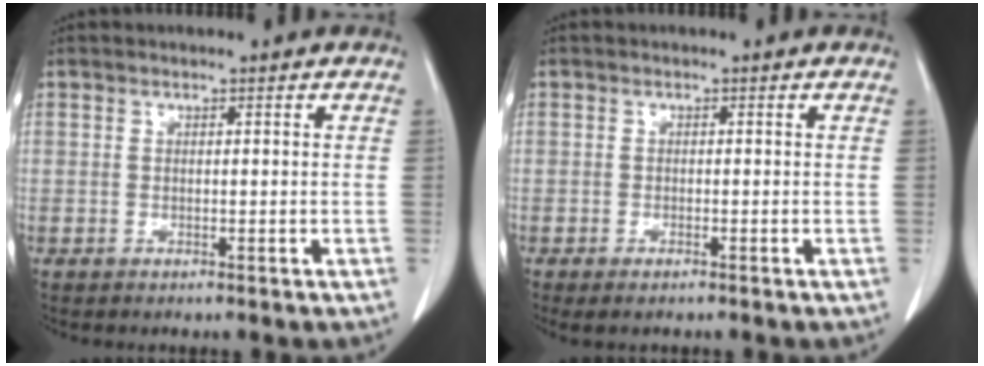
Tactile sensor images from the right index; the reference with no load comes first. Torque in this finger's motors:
{"motor_torque": [0.19, -0.08, 0.10, 0.01]}